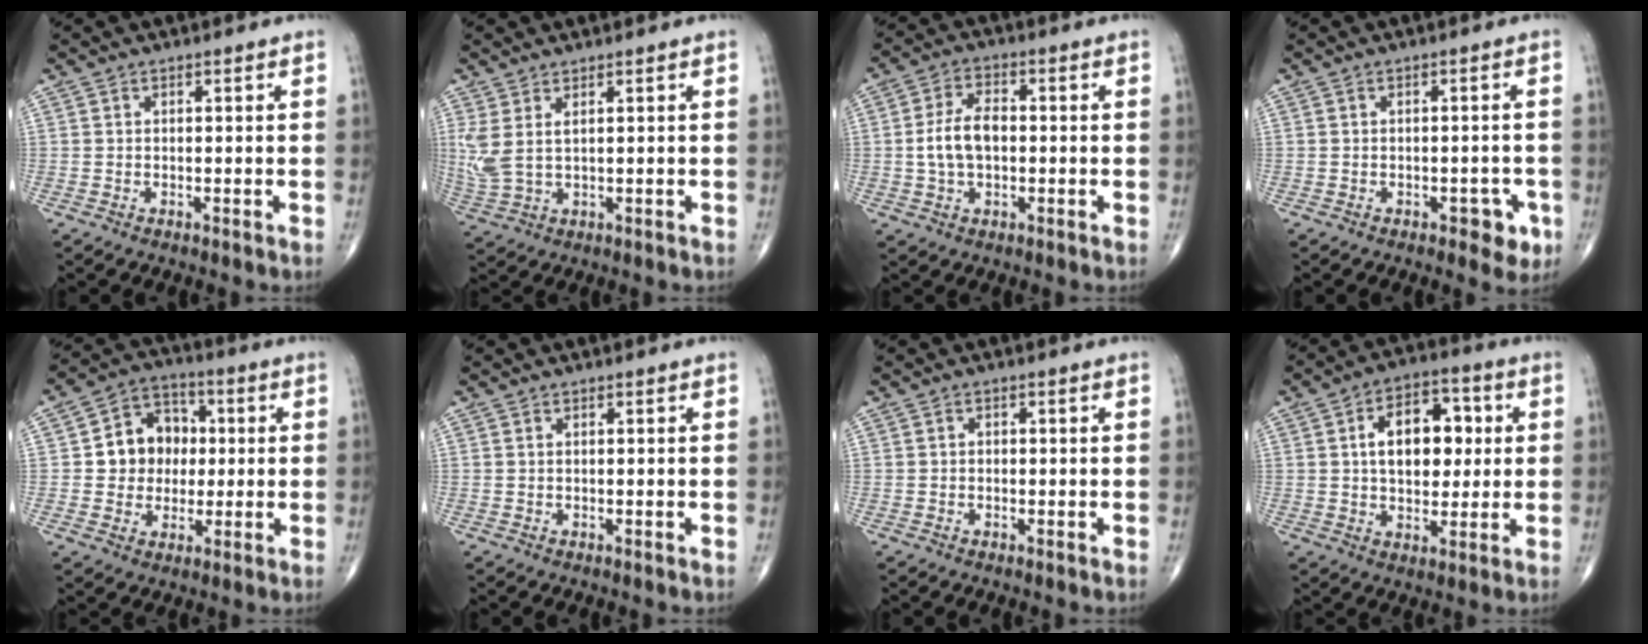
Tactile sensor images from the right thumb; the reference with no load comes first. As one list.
[{"total": 5.5, "force": [1.8, 2.3, 4.7], "torque": [-0.129, -0.003, 0.047]}, {"total": 7.3, "force": [-0.3, 4.3, 5.9], "torque": [-0.112, 0.015, -0.009]}, {"total": 4.3, "force": [-1.9, 2.3, 3.0], "torque": [-0.014, 0.008, -0.021]}, {"total": 10.7, "force": [0.6, 9.2, 5.4], "torque": [-0.039, 0.019, 0.004]}, {"total": 0.0}, {"total": 0.7, "force": [-0.1, 0.5, 0.4], "torque": [-0.001, 0.002, -0.007]}, {"total": 13.2, "force": [2.2, 8.3, 10.1], "torque": [-0.117, 0.012, 0.030]}]